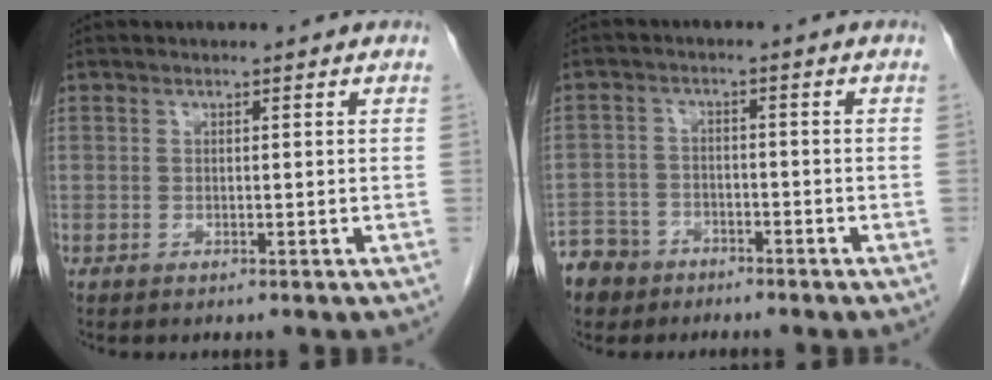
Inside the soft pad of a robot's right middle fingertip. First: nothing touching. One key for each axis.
{"total": 8.1, "fx": -6.0, "fy": 5.3, "fz": 1.0, "tx": -0.033, "ty": 0.002, "tz": -0.107}